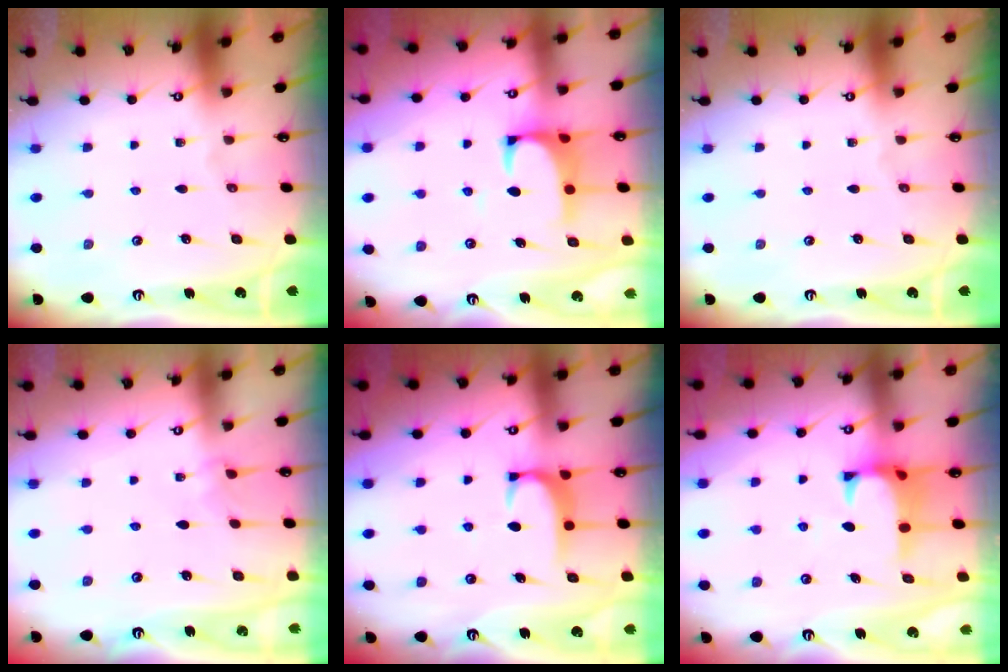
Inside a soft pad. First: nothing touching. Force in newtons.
{"total": 1.8, "press": 1.6, "slide": 0.7}
{"total": 0.0}
{"total": 2.8, "press": 2.8, "slide": 0.3}
{"total": 1.8, "press": 1.7, "slide": 0.5}
{"total": 1.0, "press": 0.7, "slide": 0.8}